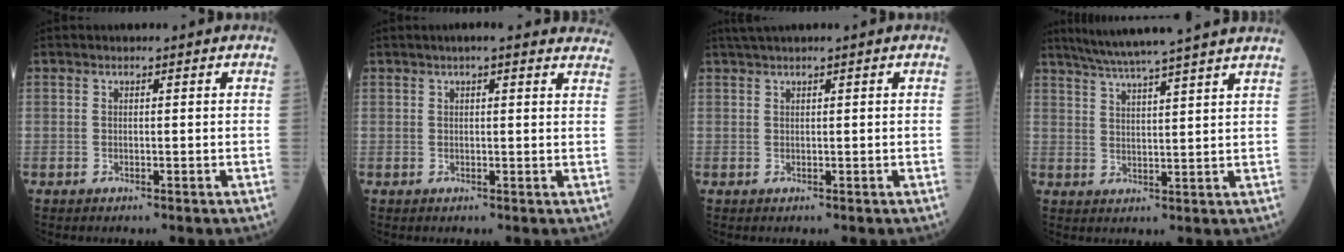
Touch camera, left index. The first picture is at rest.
{"total": 9.7, "force": [8.5, 1.6, 4.5], "torque": [-0.040, 0.014, 0.078]}
{"total": 1.7, "force": [1.1, -0.2, 1.2], "torque": [-0.030, 0.014, 0.026]}
{"total": 15.1, "force": [13.2, -1.3, 7.4], "torque": [-0.126, 0.006, 0.179]}